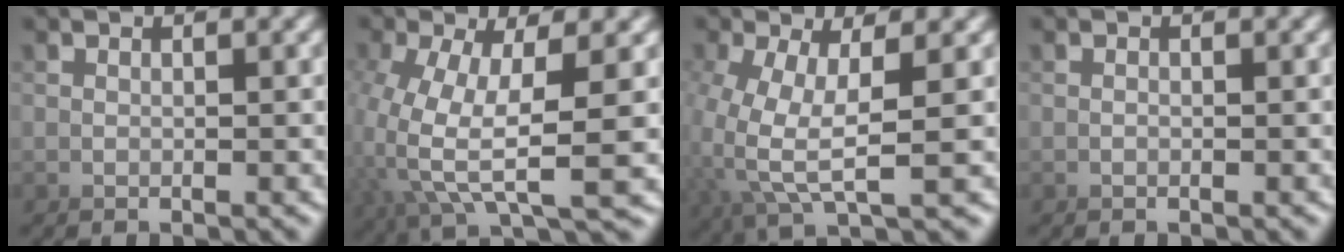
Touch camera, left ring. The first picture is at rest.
{"total": 3.3, "force": [0.8, -1.8, 2.7], "torque": [-0.083, 0.023, 0.002]}
{"total": 3.1, "force": [0.6, -2.9, 0.8], "torque": [-0.048, 0.020, 0.003]}
{"total": 0.7, "force": [-0.1, -0.5, -0.4], "torque": [-0.002, -0.003, 0.000]}